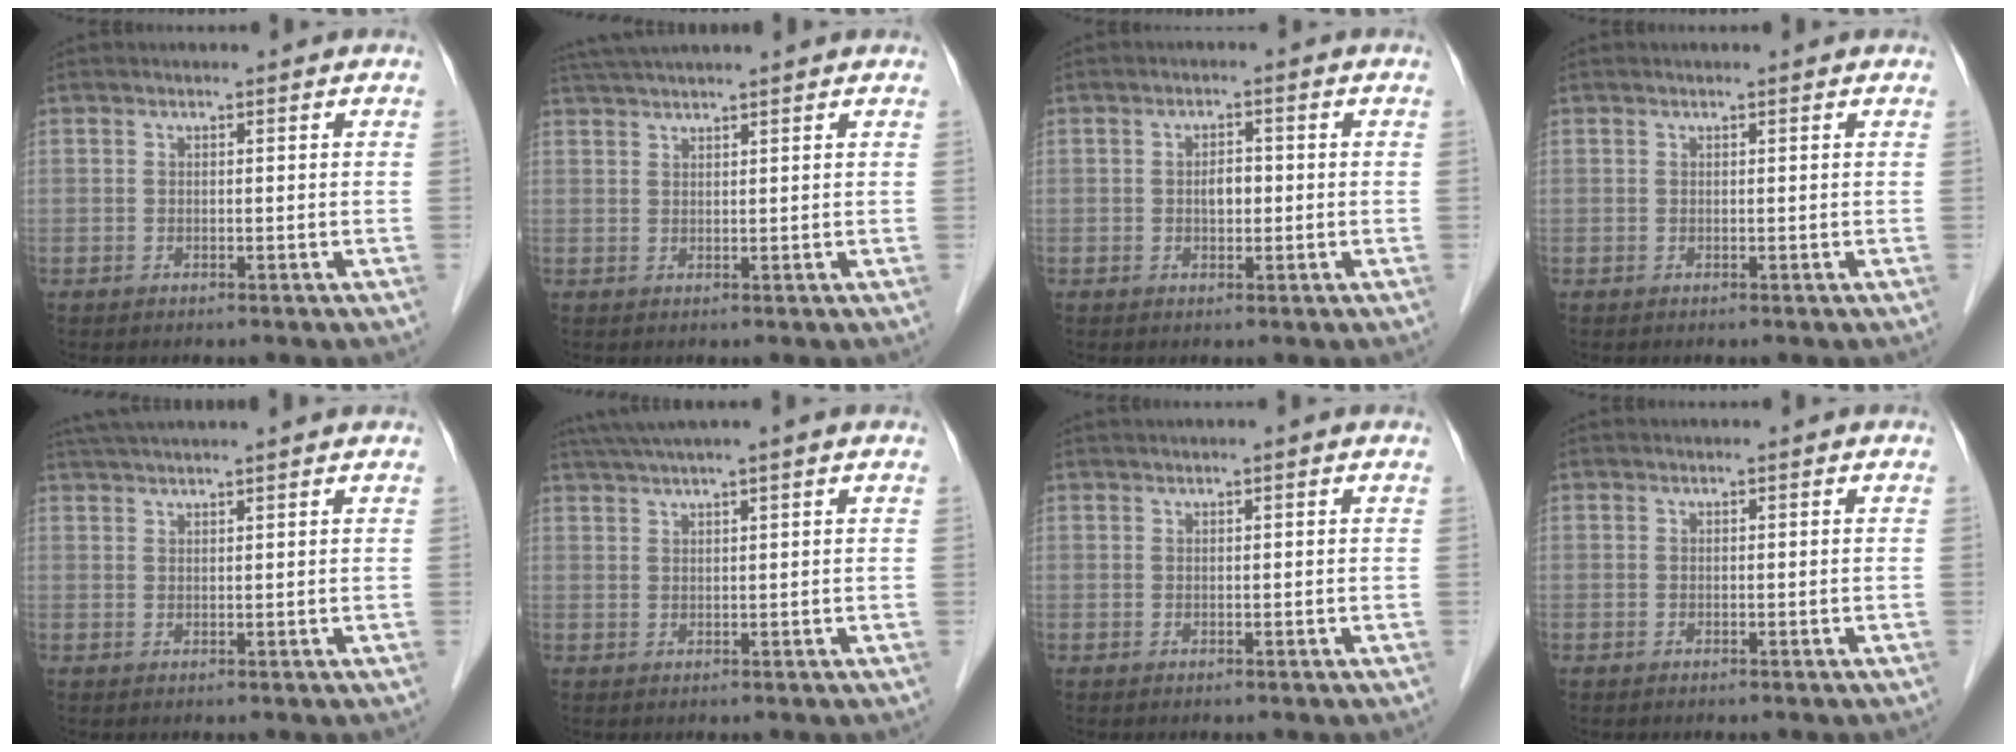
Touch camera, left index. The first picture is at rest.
{"total": 7.8, "force": [6.9, -0.5, 3.6], "torque": [-0.062, 0.044, 0.102]}
{"total": 2.3, "force": [-0.2, 1.3, 1.9], "torque": [-0.033, 0.005, -0.002]}
{"total": 0.6, "force": [0.5, 0.0, 0.2], "torque": [-0.007, 0.003, 0.006]}
{"total": 8.7, "force": [7.7, -0.4, 4.1], "torque": [-0.069, 0.044, 0.109]}
{"total": 5.8, "force": [4.5, -1.0, 3.6], "torque": [-0.062, 0.035, 0.079]}
{"total": 1.1, "force": [0.8, -0.2, 0.7], "torque": [-0.017, 0.012, 0.019]}
{"total": 0.0}